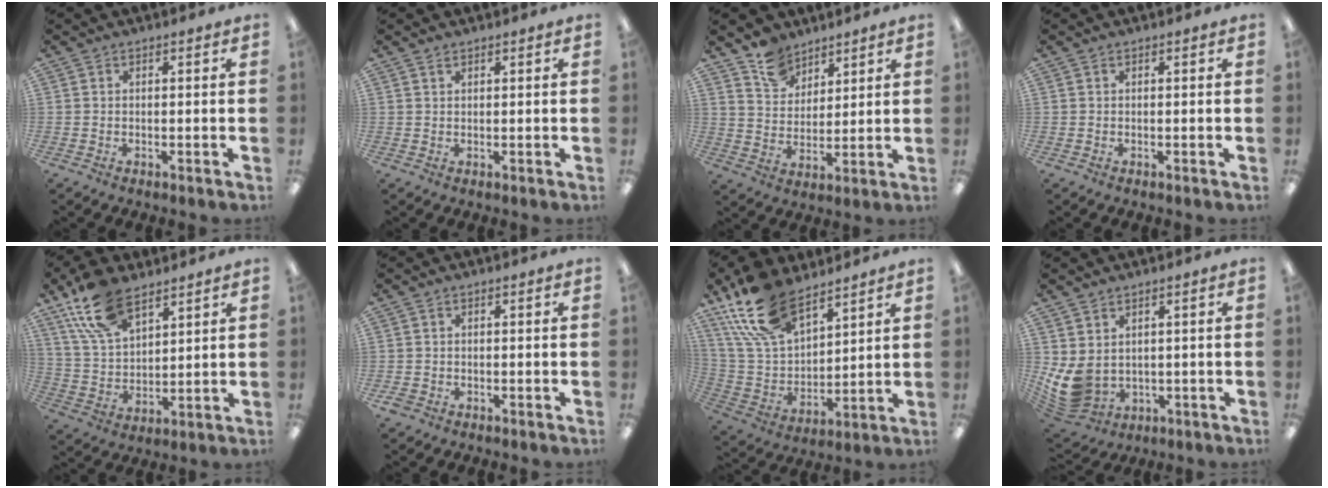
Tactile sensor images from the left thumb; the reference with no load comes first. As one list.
[{"total": 0.9, "force": [0.8, 0.3, 0.4], "torque": [-0.009, 0.001, 0.014]}, {"total": 9.3, "force": [7.3, 5.6, 1.4], "torque": [-0.038, -0.040, 0.142]}, {"total": 0.0}, {"total": 14.9, "force": [9.5, 7.6, 8.5], "torque": [-0.178, -0.021, 0.182]}, {"total": 1.4, "force": [-0.6, 1.2, 0.5], "torque": [-0.009, 0.002, -0.012]}, {"total": 19.5, "force": [13.0, 10.1, 10.4], "torque": [-0.223, -0.051, 0.243]}, {"total": 7.5, "force": [1.2, 5.7, 4.7], "torque": [-0.125, -0.014, 0.026]}]